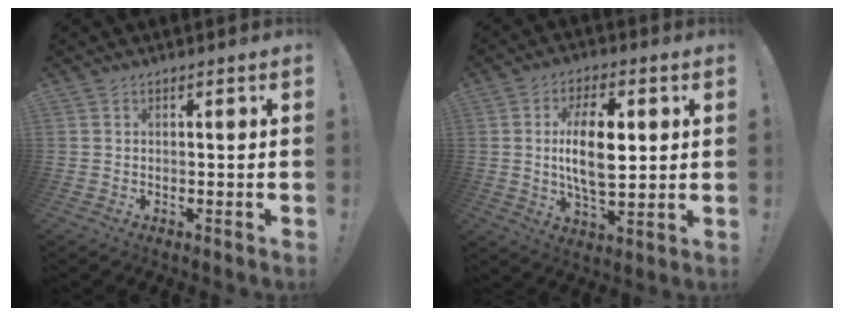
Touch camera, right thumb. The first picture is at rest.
{"total": 14.4, "force": [1.8, 6.7, 12.6], "torque": [-0.219, -0.004, 0.022]}